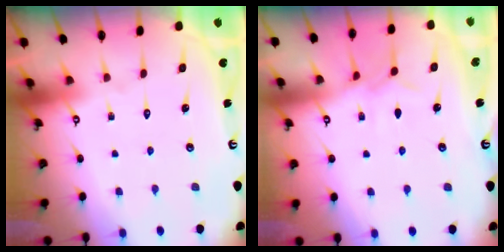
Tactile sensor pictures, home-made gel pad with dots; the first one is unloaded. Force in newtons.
{"total": 6.0, "press": 5.9, "slide": 0.7}